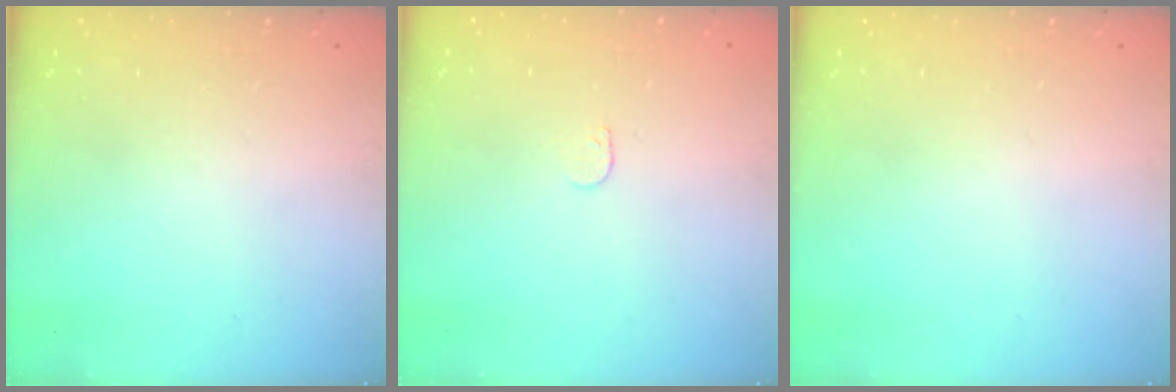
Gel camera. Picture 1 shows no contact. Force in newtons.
{"total": 3.2, "press": 3.2, "slide": 0.3}
{"total": 0.0}